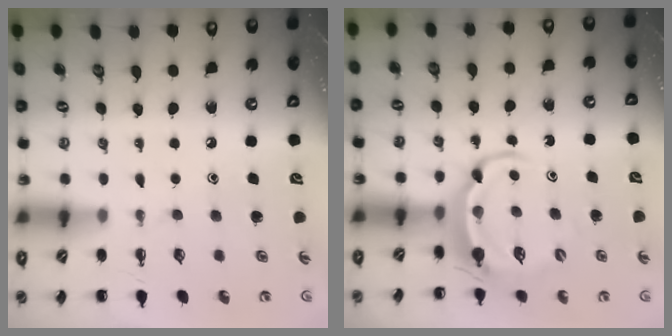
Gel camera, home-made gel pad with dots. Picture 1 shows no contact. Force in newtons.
{"total": 6.3, "press": 6.2, "slide": 1.1}